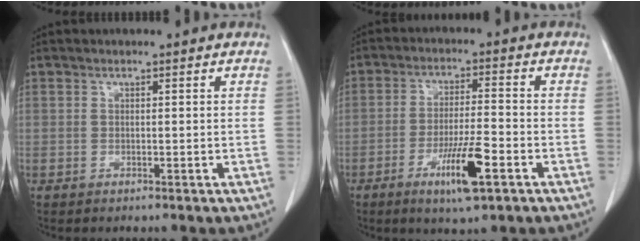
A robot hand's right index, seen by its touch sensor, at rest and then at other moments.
{"total": 8.6, "force": [-4.2, 0.9, 7.5], "torque": [-0.135, -0.013, -0.068]}